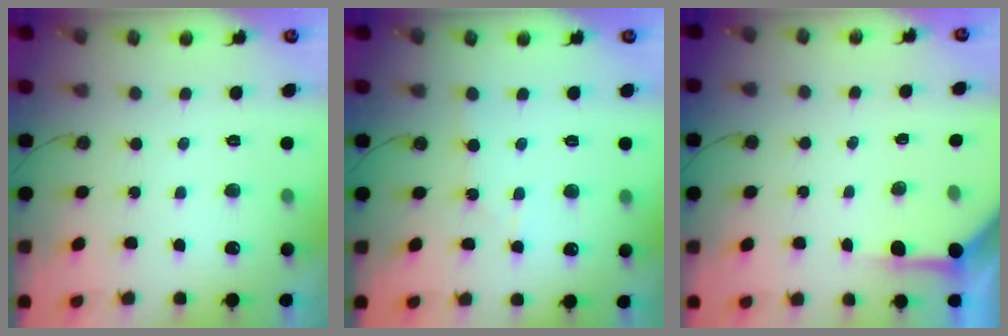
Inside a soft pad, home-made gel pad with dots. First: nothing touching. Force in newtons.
{"total": 2.8, "press": 2.7, "slide": 0.4}
{"total": 3.8, "press": 3.8, "slide": 0.4}